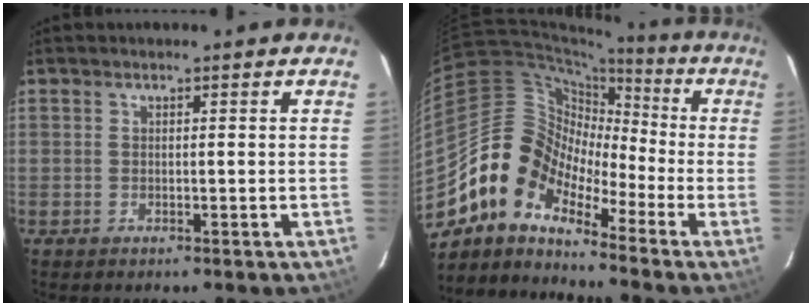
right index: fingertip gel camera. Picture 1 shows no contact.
{"total": 11.1, "force": [-7.8, 6.3, 4.7], "torque": [-0.075, 0.030, -0.178]}